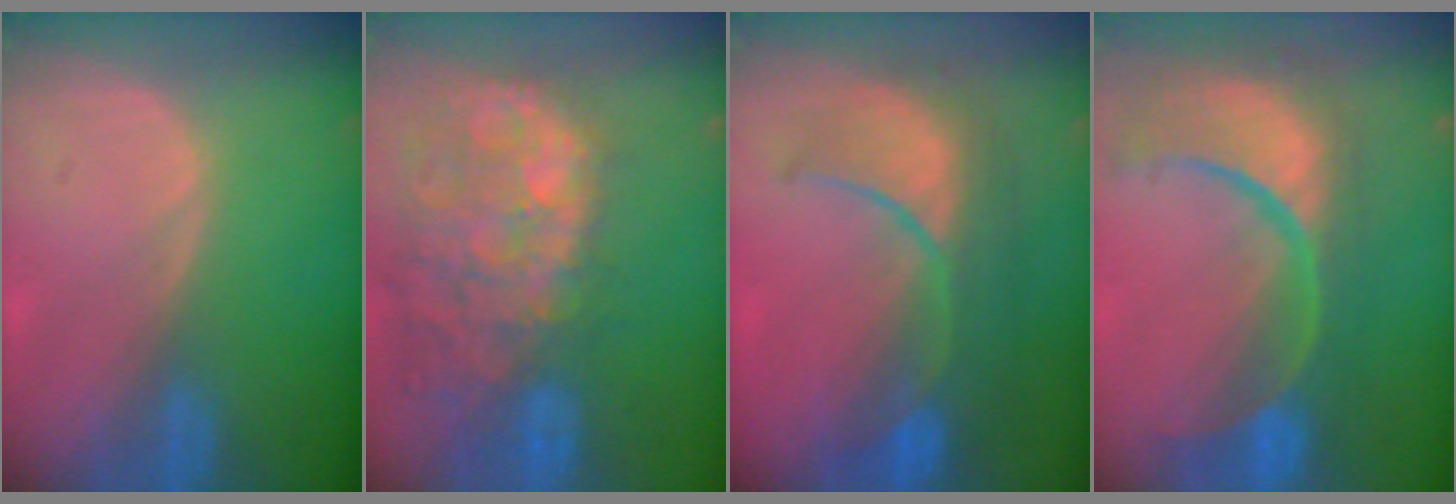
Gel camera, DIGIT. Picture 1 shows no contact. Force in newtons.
{"total": 14.3, "press": 11.6, "slide": 8.3}
{"total": 10.5, "press": 9.2, "slide": 5.0}
{"total": 14.0, "press": 11.1, "slide": 8.4}